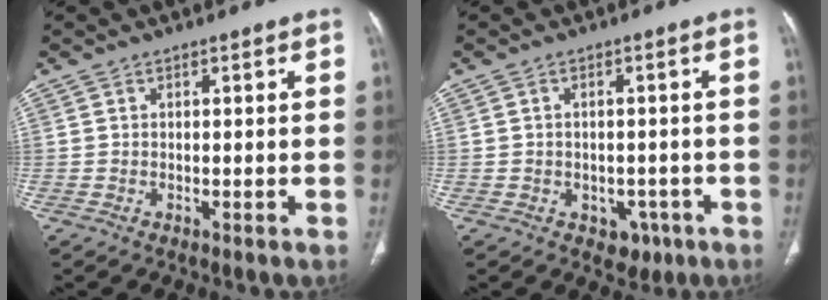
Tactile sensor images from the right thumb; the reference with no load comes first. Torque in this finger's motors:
{"motor_torque": [0.23, 0.53, -0.09, -0.11, 0.04]}